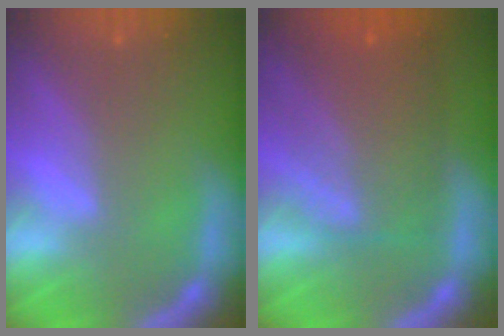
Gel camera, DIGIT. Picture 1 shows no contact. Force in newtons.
{"total": 8.1}